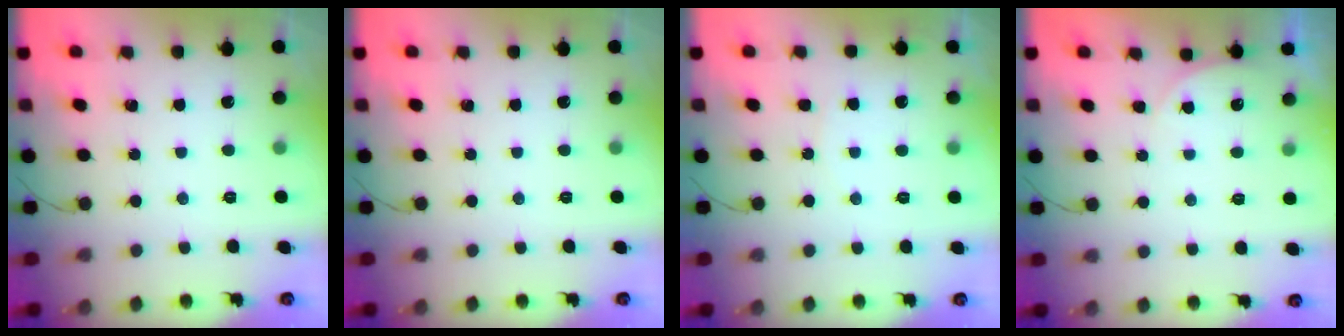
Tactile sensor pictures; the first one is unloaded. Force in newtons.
{"total": 0.0}
{"total": 3.3, "press": 3.3, "slide": 0.3}
{"total": 3.3, "press": 2.5, "slide": 2.2}